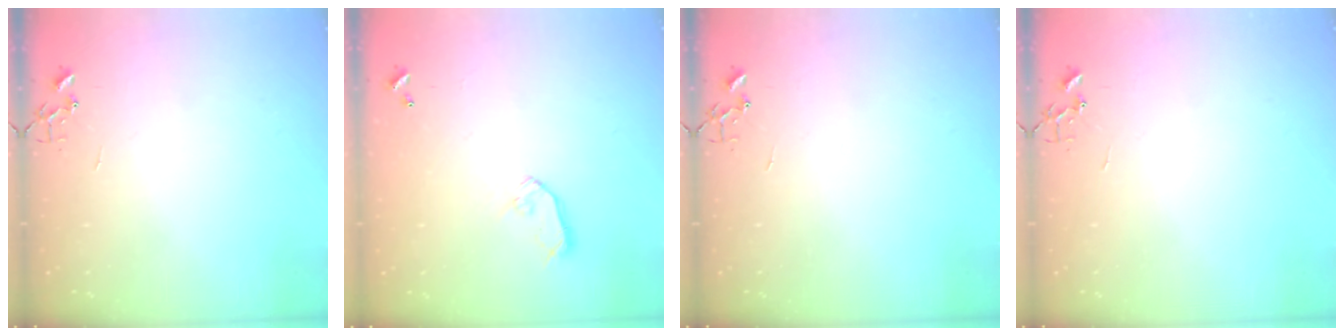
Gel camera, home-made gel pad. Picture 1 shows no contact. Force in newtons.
{"total": 7.3, "press": 7.3, "slide": 0.4}
{"total": 0.0}
{"total": 0.0}